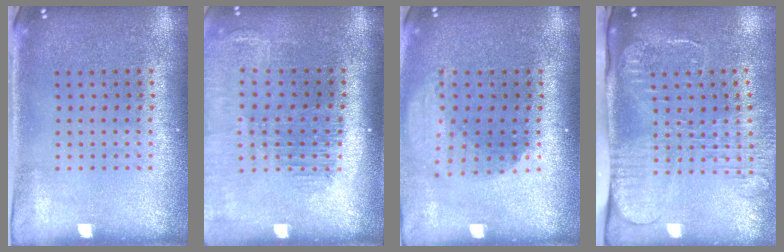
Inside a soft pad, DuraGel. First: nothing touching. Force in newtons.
{"total": 1.6, "press": 1.5, "slide": 0.6}
{"total": 1.9, "press": 1.5, "slide": 1.3}
{"total": 2.6, "press": 2.1, "slide": 1.7}